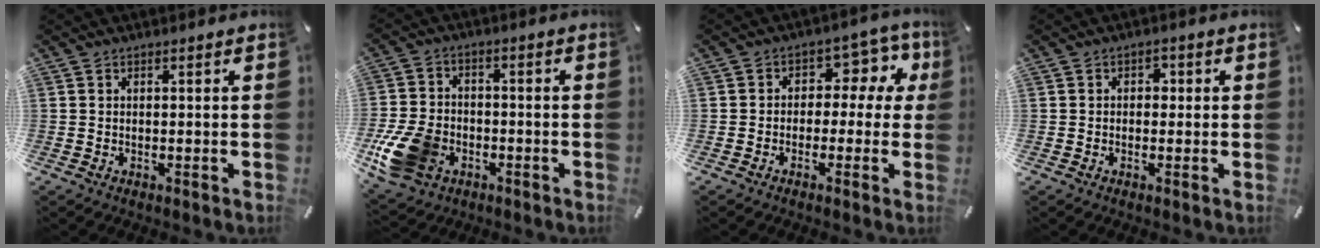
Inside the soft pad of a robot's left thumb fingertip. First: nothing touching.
{"total": 13.2, "force": [-5.2, 9.4, 7.6], "torque": [-0.157, 0.025, -0.091]}
{"total": 8.1, "force": [1.3, 6.1, 5.2], "torque": [-0.066, -0.006, 0.020]}
{"total": 1.8, "force": [-0.4, 1.5, 0.9], "torque": [-0.011, 0.007, -0.014]}